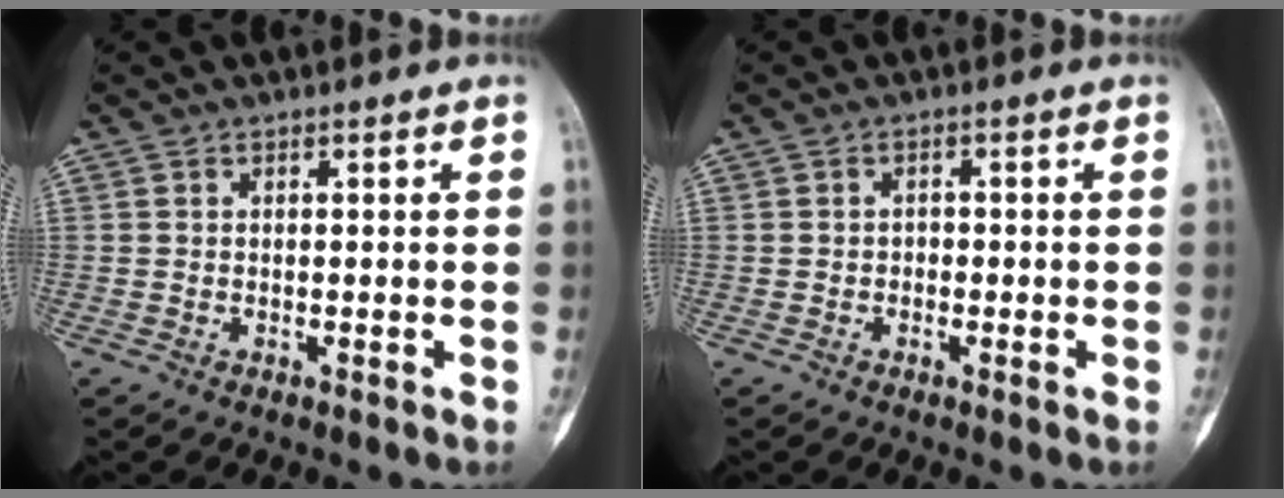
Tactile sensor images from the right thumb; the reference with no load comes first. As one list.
[{"total": 1.1, "force": [-0.5, 0.9, 0.4], "torque": [0.007, 0.006, -0.012]}]